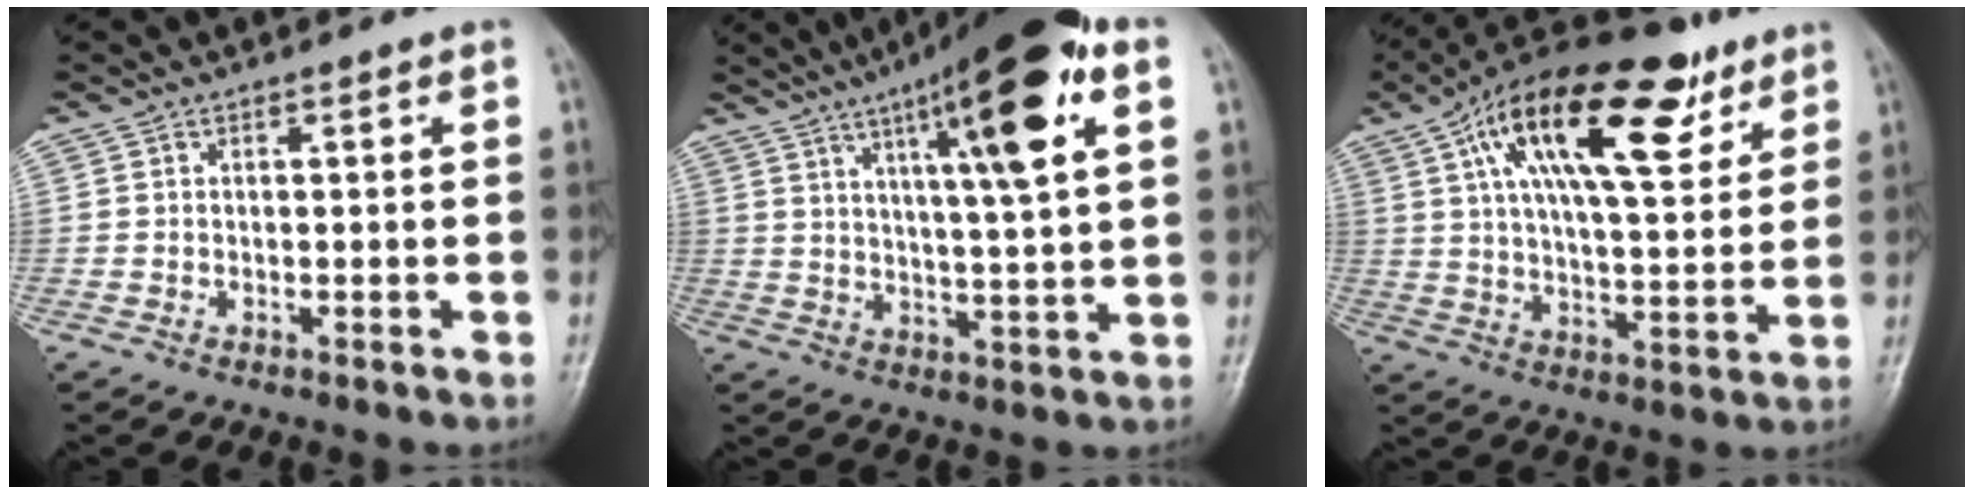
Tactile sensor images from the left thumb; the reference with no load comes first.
{"total": 19.6, "force": [8.9, 3.2, 17.2], "torque": [-0.251, -0.007, 0.135]}
{"total": 23.7, "force": [11.8, 9.3, 18.3], "torque": [-0.283, -0.013, 0.196]}